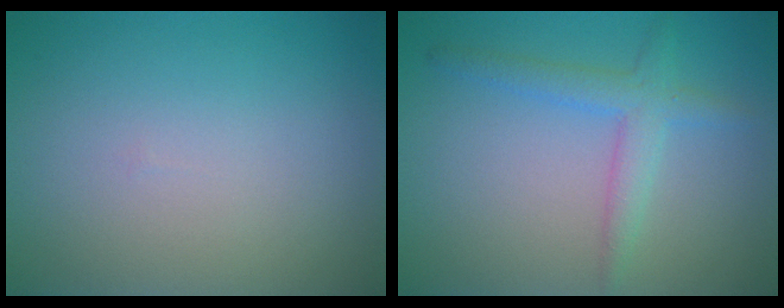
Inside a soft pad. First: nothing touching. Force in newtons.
{"total": 2.8, "press": 2.8, "slide": 0.2}